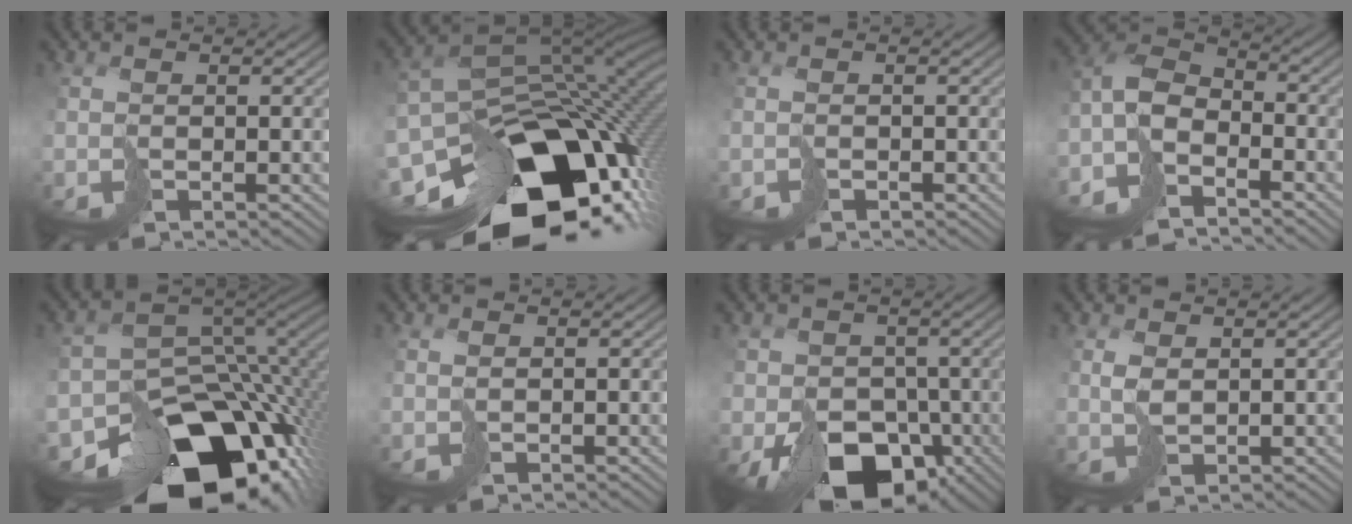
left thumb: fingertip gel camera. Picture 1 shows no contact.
{"total": 19.7, "force": [-8.2, 12.7, 12.6], "torque": [-0.246, -0.017, -0.116]}
{"total": 0.9, "force": [-0.6, 0.6, 0.2], "torque": [-0.002, -0.002, -0.016]}
{"total": 9.1, "force": [-5.8, 4.7, 5.2], "torque": [-0.124, -0.005, -0.131]}
{"total": 17.7, "force": [-9.6, 11.4, 9.6], "torque": [-0.191, -0.062, -0.129]}
{"total": 1.2, "force": [0.5, 0.7, 0.8], "torque": [-0.023, 0.002, 0.011]}
{"total": 12.7, "force": [-5.1, 9.0, 7.4], "torque": [-0.125, -0.035, -0.093]}
{"total": 2.1, "force": [0.8, 1.3, 1.5], "torque": [-0.040, -0.001, 0.019]}